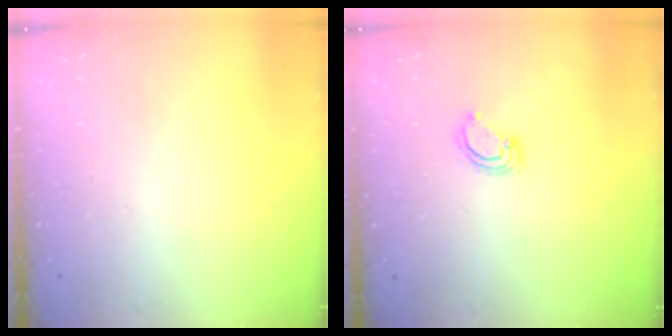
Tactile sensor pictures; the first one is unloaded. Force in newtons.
{"total": 4.0, "press": 4.0, "slide": 0.2}